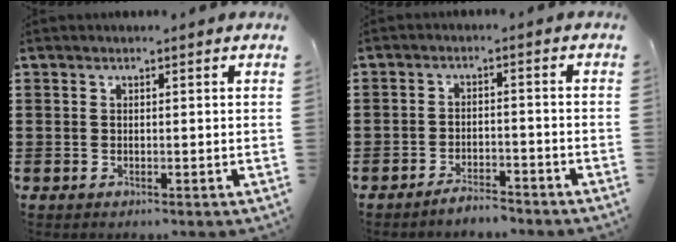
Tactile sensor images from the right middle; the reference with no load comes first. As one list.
[{"total": 3.1, "force": [-3.0, 0.5, 0.4], "torque": [-0.010, 0.005, -0.062]}]